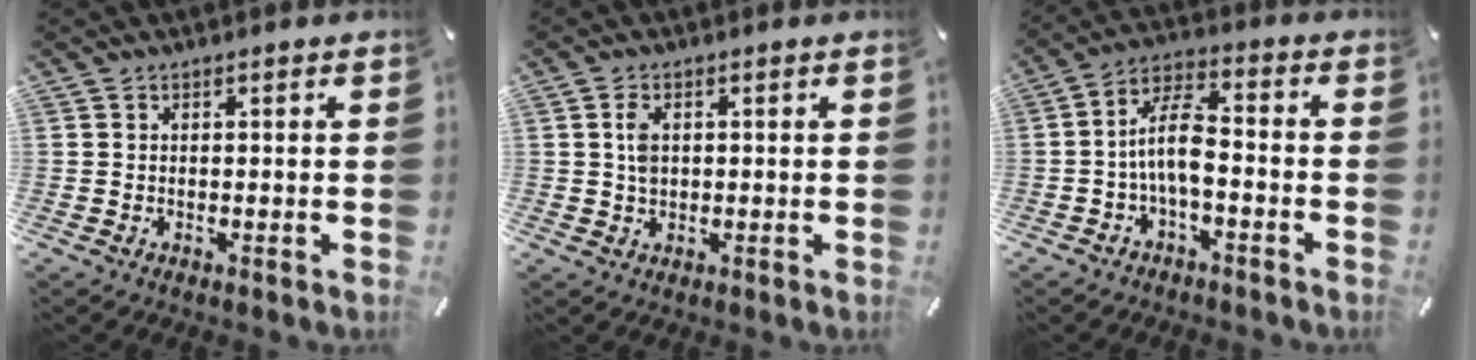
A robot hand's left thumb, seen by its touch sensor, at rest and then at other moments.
{"total": 3.4, "force": [0.6, 2.2, 2.5], "torque": [-0.046, 0.003, 0.007]}
{"total": 9.8, "force": [-2.4, 4.2, 8.5], "torque": [-0.174, 0.009, -0.044]}